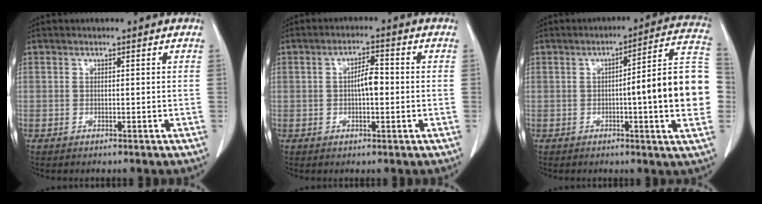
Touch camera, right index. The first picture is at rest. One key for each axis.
{"total": 3.7, "fx": -0.1, "fy": 1.2, "fz": 3.6, "tx": -0.062, "ty": 0.007, "tz": -0.003}
{"total": 15.3, "fx": -1.1, "fy": 0.9, "fz": 15.3, "tx": -0.175, "ty": 0.024, "tz": -0.019}